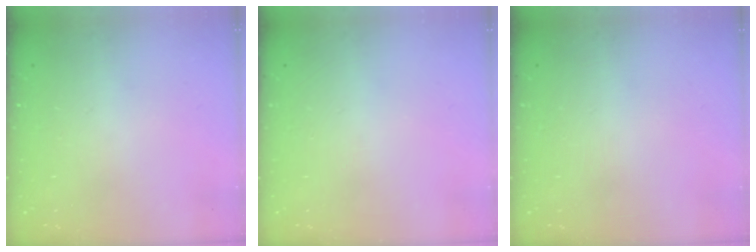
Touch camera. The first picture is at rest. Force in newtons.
{"total": 0.0}
{"total": 0.0}